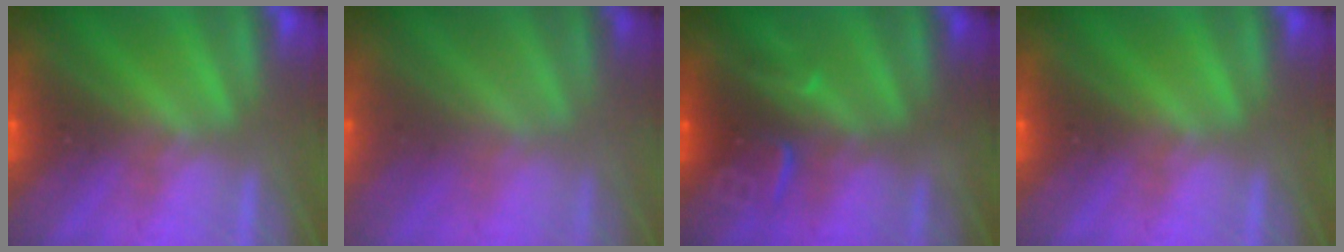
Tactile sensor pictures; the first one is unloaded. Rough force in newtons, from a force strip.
{"total": 2.9}
{"total": 3.6}
{"total": 0.0}